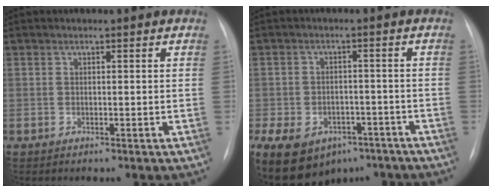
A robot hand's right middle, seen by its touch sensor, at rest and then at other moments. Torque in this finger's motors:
{"motor_torque": [1.12, -1.02, 0.60, 0.17]}